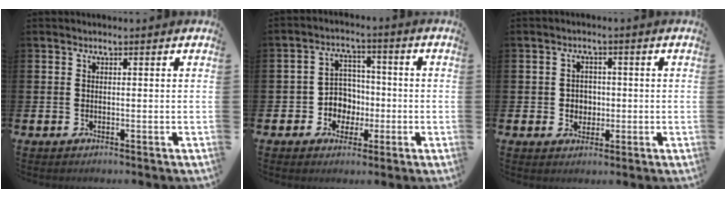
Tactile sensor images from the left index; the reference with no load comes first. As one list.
[{"total": 5.4, "force": [-0.8, 5.1, 1.5], "torque": [-0.042, 0.007, -0.019]}, {"total": 2.7, "force": [0.0, 2.6, 0.8], "torque": [-0.005, 0.002, -0.009]}]